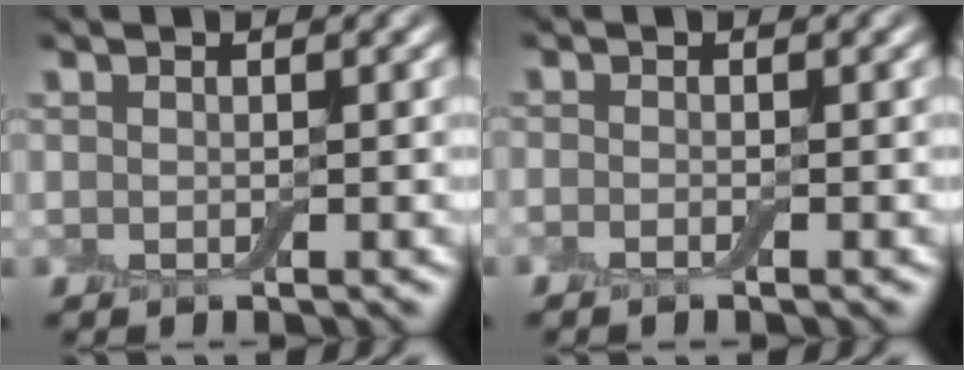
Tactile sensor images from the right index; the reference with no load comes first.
{"total": 0.7, "force": [-0.4, 0.2, 0.5], "torque": [-0.013, -0.003, -0.010]}